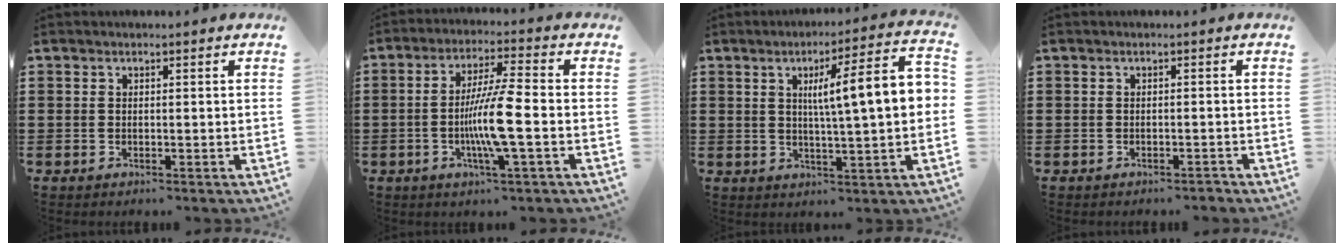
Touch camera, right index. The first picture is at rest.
{"total": 9.0, "force": [-2.1, 0.3, 8.8], "torque": [-0.176, -0.018, -0.047]}
{"total": 10.0, "force": [1.6, 1.0, 9.8], "torque": [-0.167, -0.003, 0.018]}
{"total": 0.9, "force": [-0.8, 0.1, 0.4], "torque": [-0.010, -0.001, -0.017]}